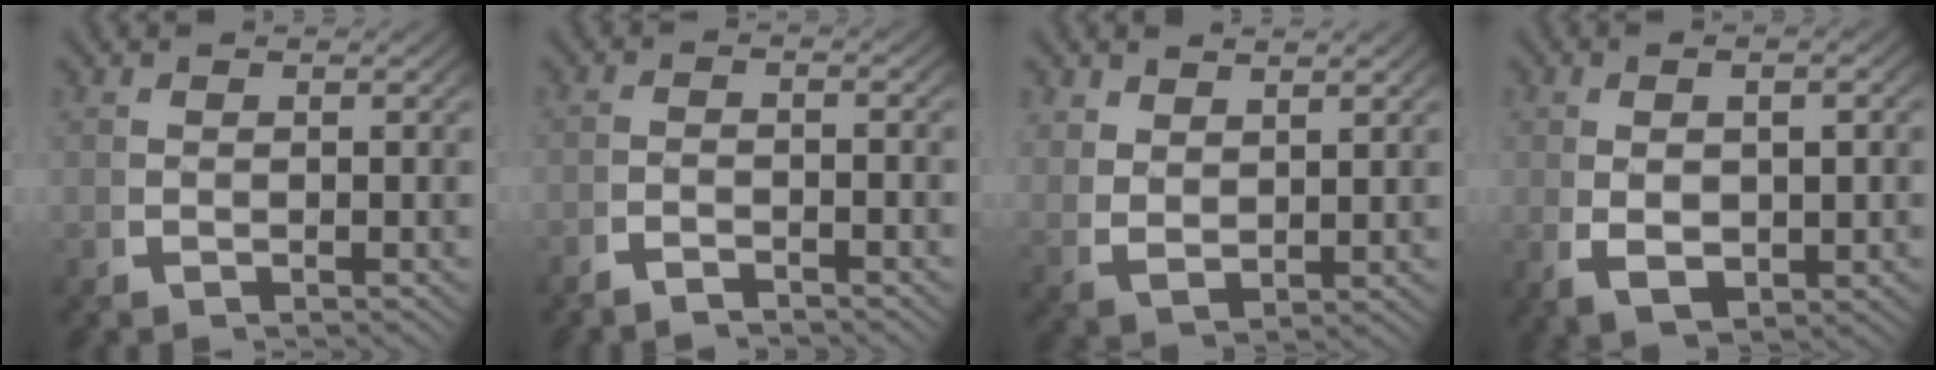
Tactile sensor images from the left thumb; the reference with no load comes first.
{"total": 1.8, "force": [-1.7, 0.1, 0.6], "torque": [-0.007, 0.000, -0.040]}
{"total": 2.9, "force": [1.8, 1.5, 1.7], "torque": [-0.043, -0.013, 0.053]}
{"total": 5.2, "force": [-0.5, 2.9, 4.3], "torque": [-0.092, -0.018, 0.012]}